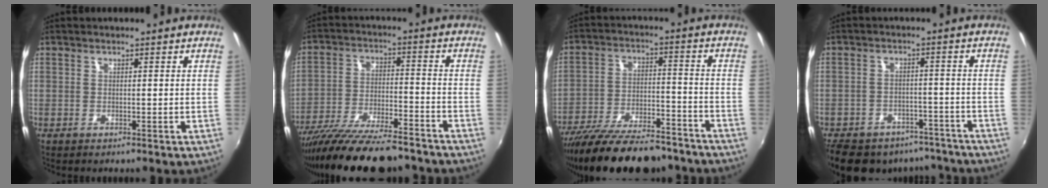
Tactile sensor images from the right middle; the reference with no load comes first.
{"total": 20.4, "force": [-17.2, 3.9, 10.2], "torque": [-0.195, -0.046, -0.273]}
{"total": 22.0, "force": [-18.3, 6.1, 10.6], "torque": [-0.196, -0.030, -0.273]}
{"total": 20.2, "force": [-15.9, 10.0, 7.6], "torque": [-0.177, 0.018, -0.201]}